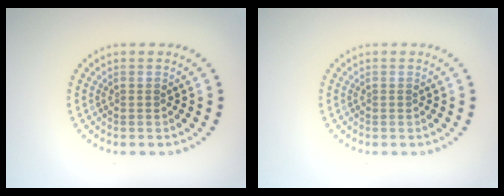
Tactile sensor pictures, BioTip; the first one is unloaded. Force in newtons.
{"total": 0.0}